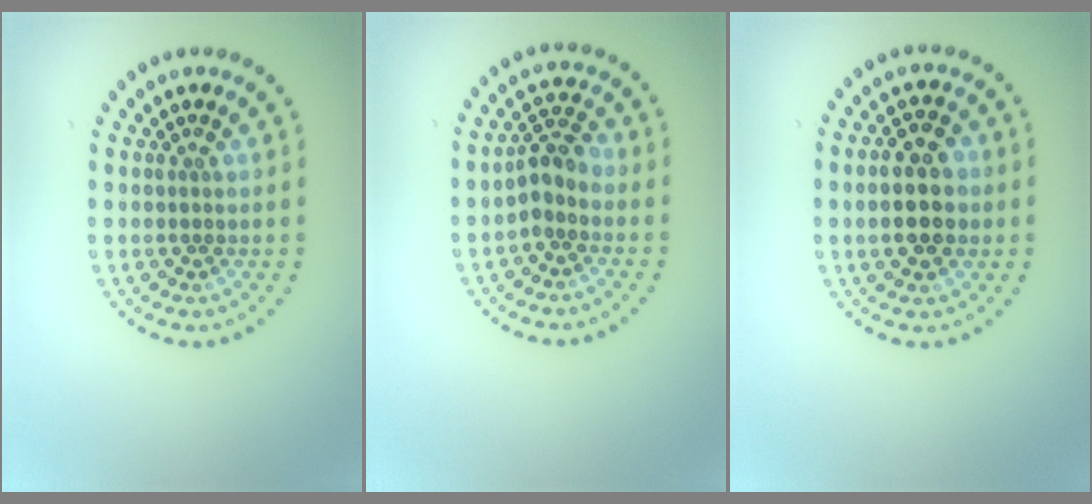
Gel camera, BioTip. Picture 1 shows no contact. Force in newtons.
{"total": 2.4, "press": 2.0, "slide": 1.3}
{"total": 4.9, "press": 4.9, "slide": 0.3}